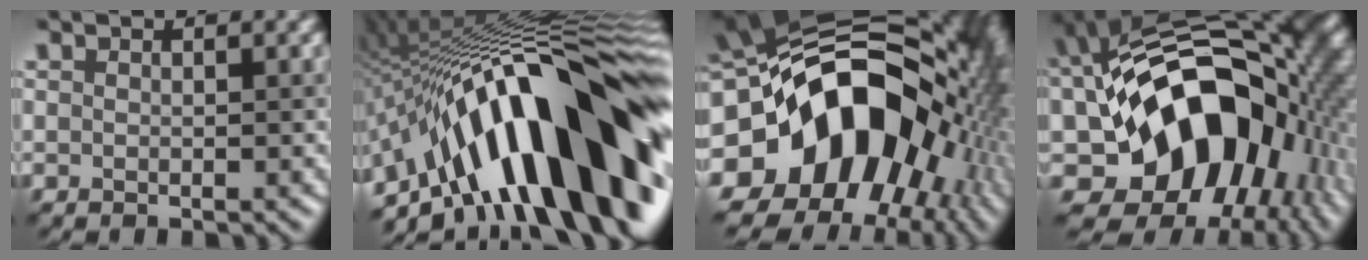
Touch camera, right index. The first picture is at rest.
{"total": 17.7, "force": [-4.6, 7.1, 15.6], "torque": [-0.202, 0.050, -0.099]}
{"total": 19.9, "force": [-1.1, 14.4, 13.7], "torque": [-0.223, -0.006, -0.011]}
{"total": 18.0, "force": [-2.4, 12.6, 12.6], "torque": [-0.176, -0.004, -0.042]}